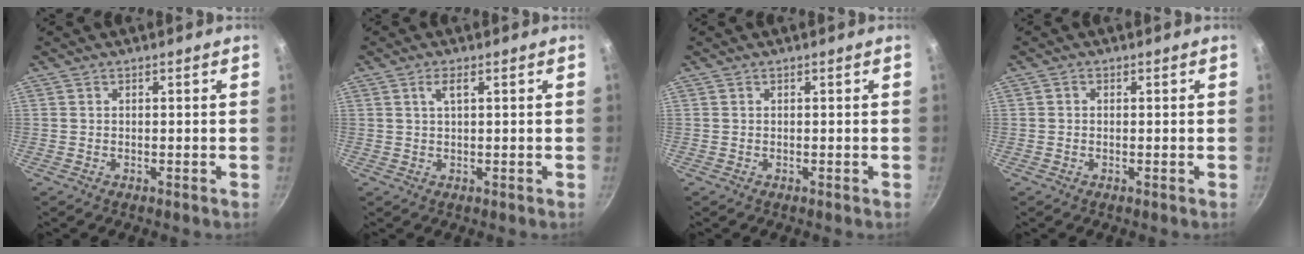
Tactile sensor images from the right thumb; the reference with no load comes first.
{"total": 2.1, "force": [0.8, 0.5, 1.9], "torque": [-0.036, 0.004, 0.020]}
{"total": 0.0}
{"total": 0.6, "force": [0.0, 0.5, 0.3], "torque": [-0.005, 0.003, -0.001]}